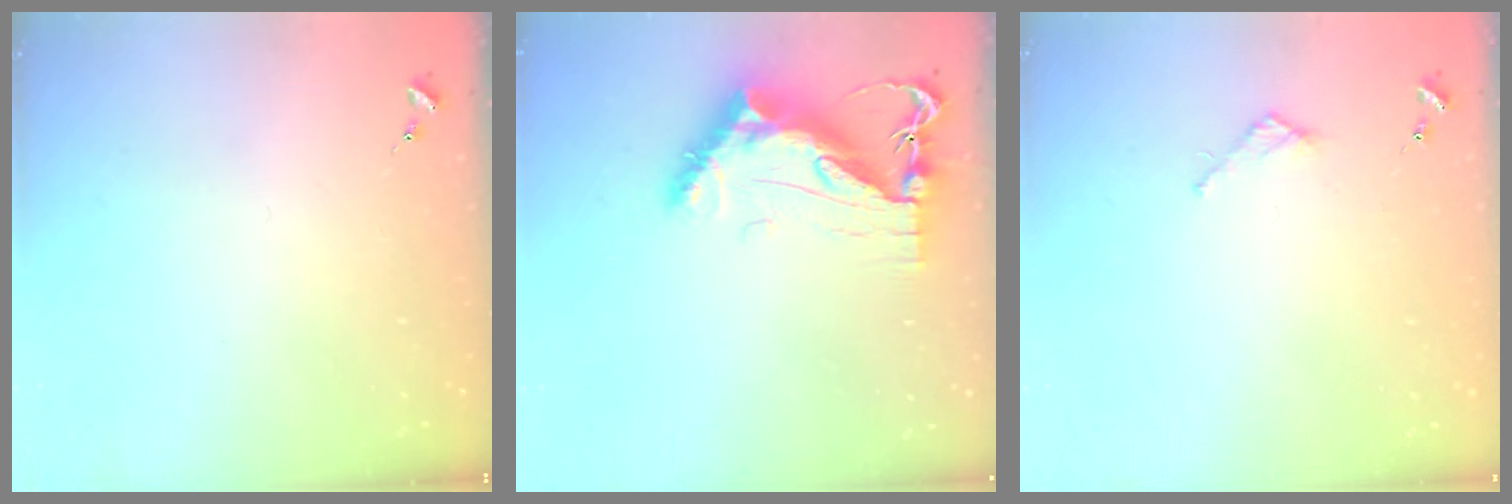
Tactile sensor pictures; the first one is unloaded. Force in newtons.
{"total": 11.9, "press": 11.9, "slide": 1.0}
{"total": 2.7, "press": 2.7, "slide": 0.2}